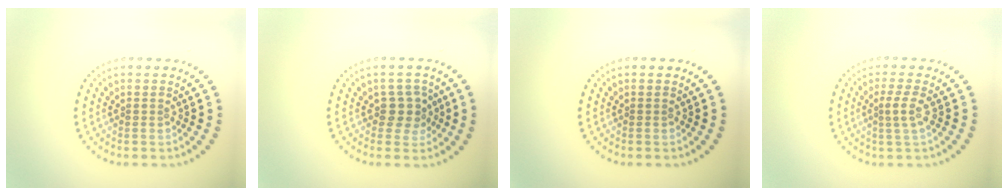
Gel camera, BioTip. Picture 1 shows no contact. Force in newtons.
{"total": 2.3, "press": 2.1, "slide": 0.9}
{"total": 0.0}
{"total": 1.8, "press": 1.4, "slide": 1.2}